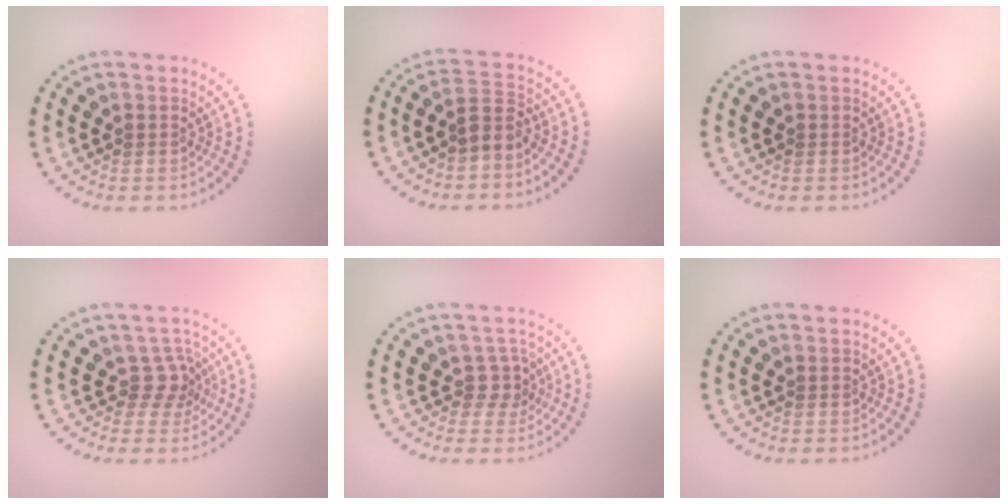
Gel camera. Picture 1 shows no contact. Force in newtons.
{"total": 2.1, "press": 1.8, "slide": 1.1}
{"total": 0.0}
{"total": 2.3, "press": 1.7, "slide": 1.5}
{"total": 2.0, "press": 1.7, "slide": 1.1}
{"total": 0.0}